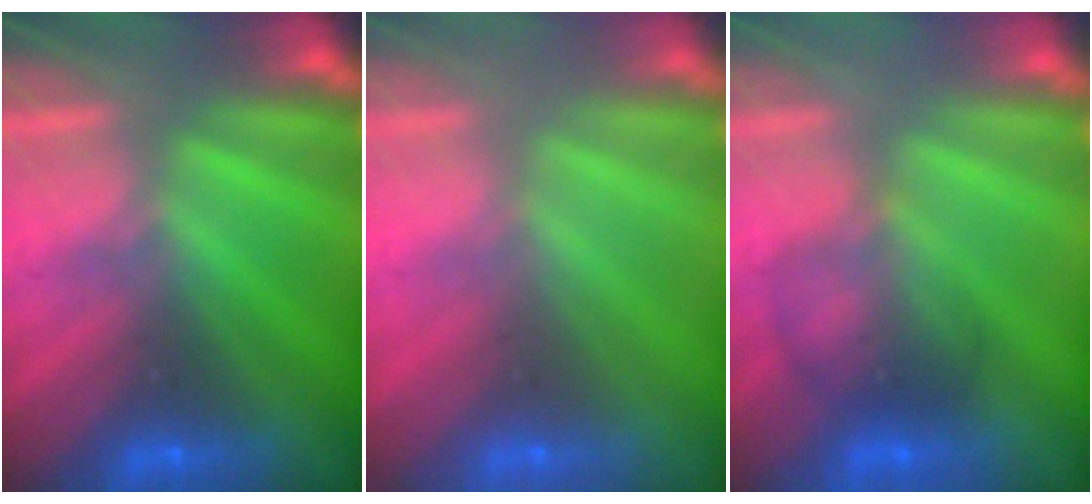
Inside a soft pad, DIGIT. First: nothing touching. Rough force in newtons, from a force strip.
{"total": 3.3}
{"total": 2.0}